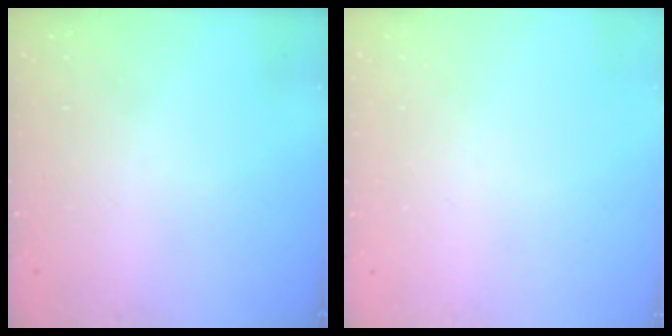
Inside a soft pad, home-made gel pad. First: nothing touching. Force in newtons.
{"total": 0.0}